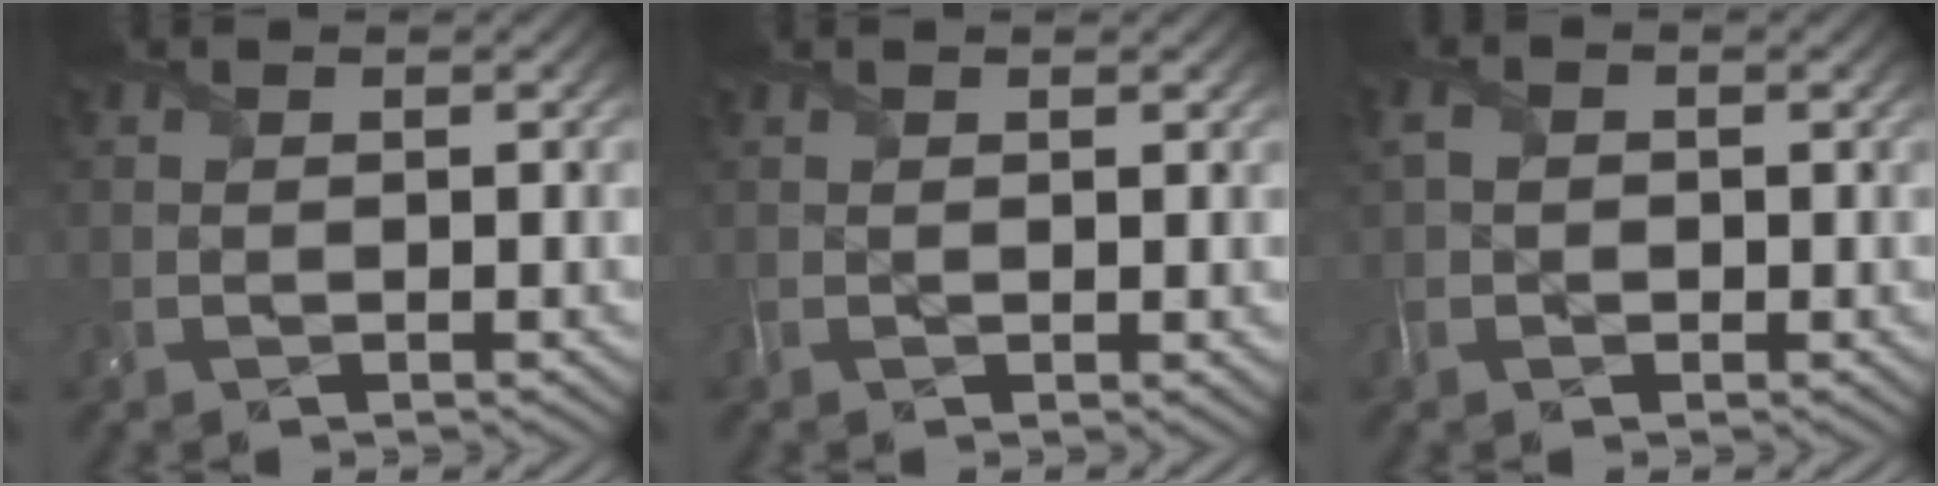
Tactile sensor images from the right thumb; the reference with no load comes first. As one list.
[{"total": 1.6, "force": [0.7, 0.5, 1.3], "torque": [-0.030, -0.001, 0.013]}, {"total": 2.8, "force": [0.3, 2.2, 1.7], "torque": [-0.048, 0.002, 0.000]}]